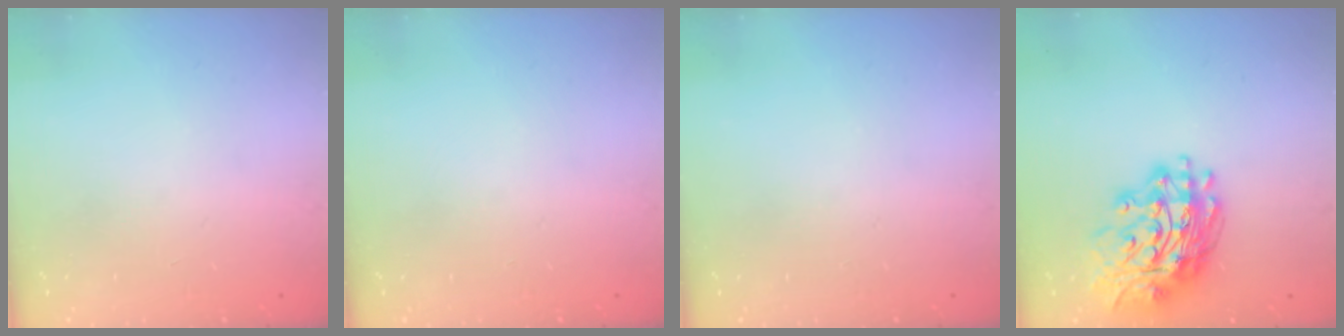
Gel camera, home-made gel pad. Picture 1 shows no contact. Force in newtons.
{"total": 0.0}
{"total": 0.0}
{"total": 17.2, "press": 17.1, "slide": 1.9}